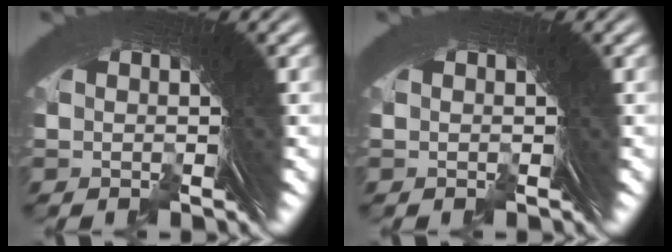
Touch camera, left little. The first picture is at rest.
{"total": 0.0}